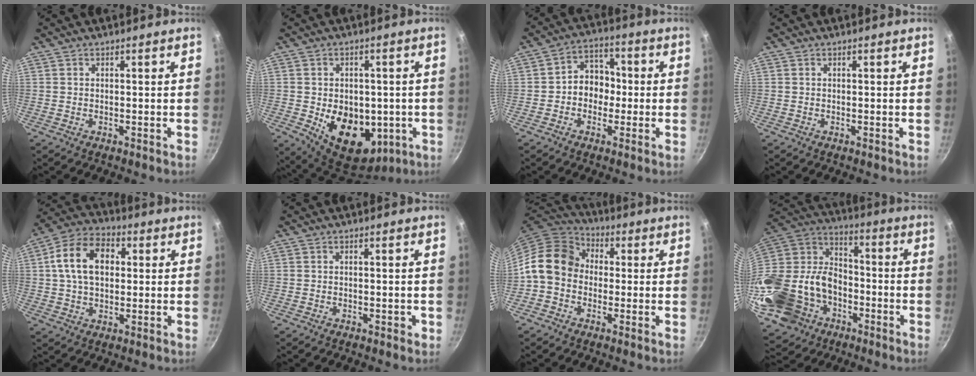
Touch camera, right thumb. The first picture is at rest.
{"total": 16.2, "force": [-3.0, 11.5, 11.0], "torque": [-0.129, -0.013, -0.023]}
{"total": 7.6, "force": [-0.9, 6.3, 4.1], "torque": [-0.014, 0.026, -0.027]}
{"total": 0.0}
{"total": 12.9, "force": [2.2, 8.9, 9.2], "torque": [-0.139, 0.020, 0.023]}
{"total": 1.1, "force": [-0.5, 0.6, 0.7], "torque": [-0.009, 0.005, -0.006]}
{"total": 11.9, "force": [0.0, 9.9, 6.7], "torque": [-0.090, 0.031, -0.025]}
{"total": 30.7, "force": [-10.3, 23.2, 17.1], "torque": [-0.355, 0.061, -0.169]}